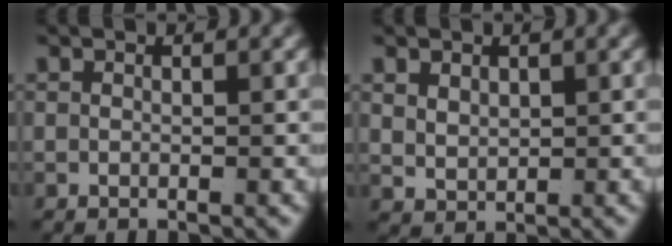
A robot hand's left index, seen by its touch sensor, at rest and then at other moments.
{"total": 1.8, "force": [0.9, 1.2, 1.0], "torque": [-0.025, -0.015, 0.035]}